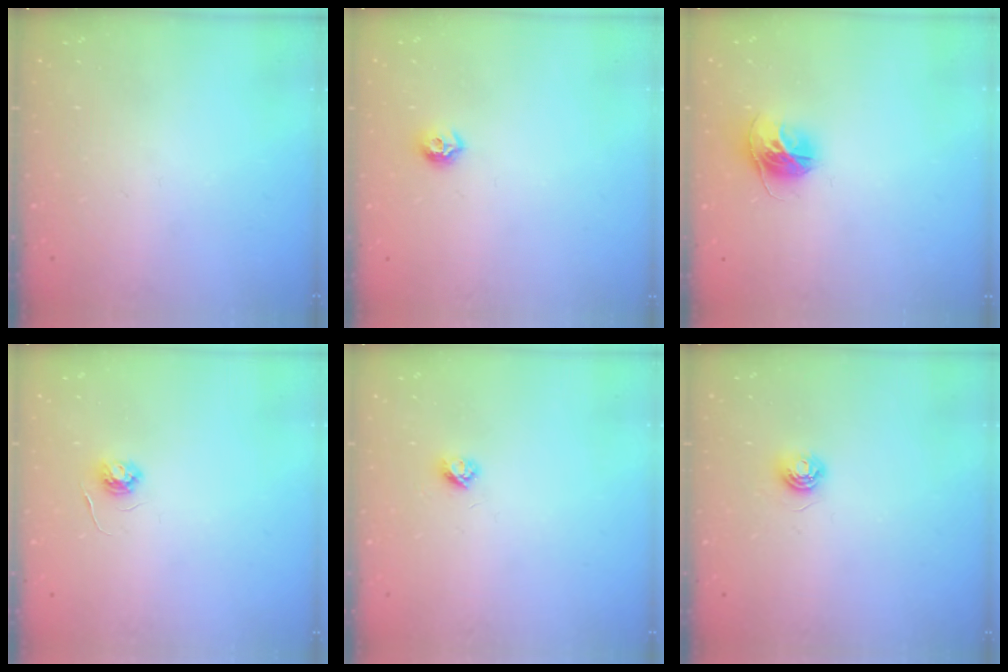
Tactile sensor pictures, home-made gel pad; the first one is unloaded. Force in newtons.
{"total": 7.2, "press": 7.2, "slide": 1.0}
{"total": 11.2, "press": 11.2, "slide": 1.1}
{"total": 3.8, "press": 3.8, "slide": 0.4}
{"total": 3.1, "press": 3.0, "slide": 0.4}
{"total": 5.0, "press": 4.9, "slide": 0.6}